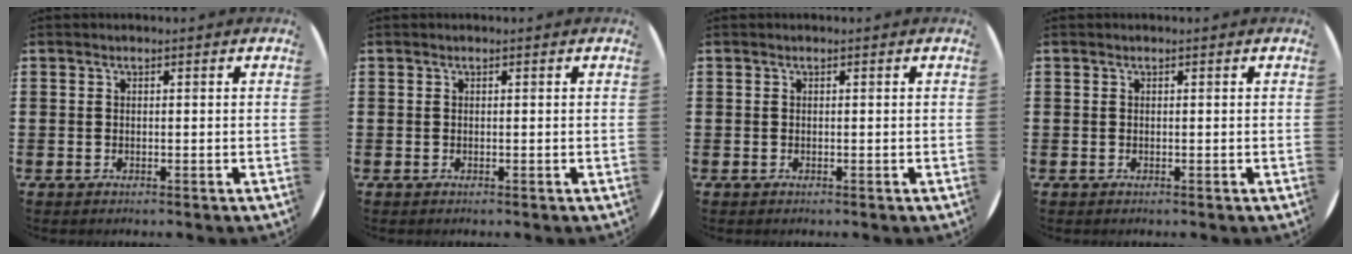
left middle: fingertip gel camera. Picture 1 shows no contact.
{"total": 0.0}
{"total": 0.0}
{"total": 0.0}